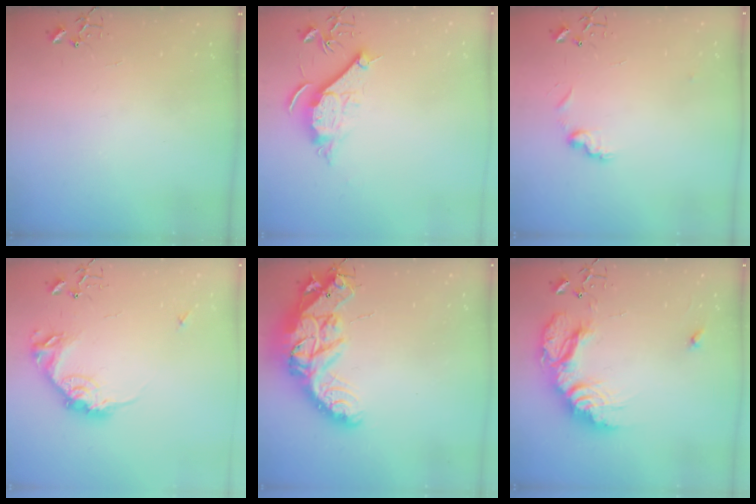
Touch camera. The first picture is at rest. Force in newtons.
{"total": 9.8, "press": 9.8, "slide": 0.4}
{"total": 8.6, "press": 8.6, "slide": 0.1}
{"total": 15.8, "press": 15.8, "slide": 0.8}
{"total": 26.8, "press": 26.7, "slide": 2.0}
{"total": 21.7, "press": 21.6, "slide": 1.9}